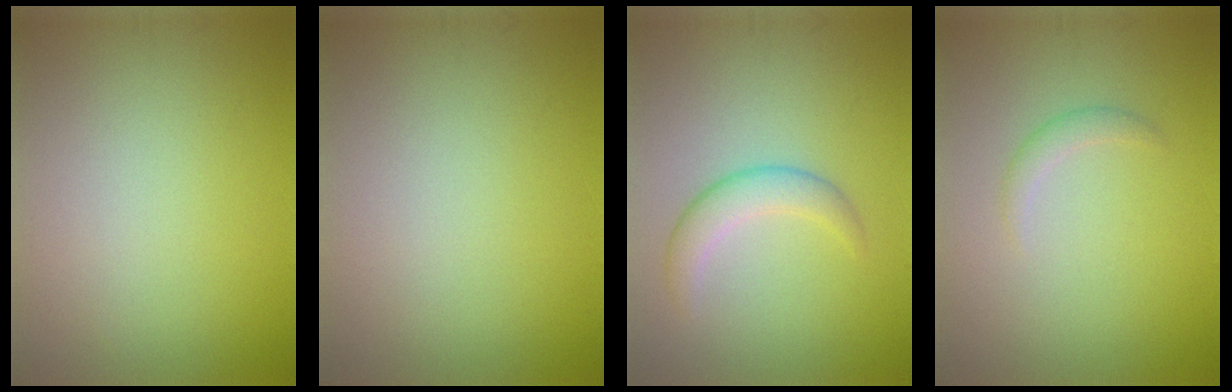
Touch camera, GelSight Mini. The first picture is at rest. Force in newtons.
{"total": 0.0}
{"total": 2.7, "press": 2.7, "slide": 0.1}
{"total": 1.1, "press": 1.1, "slide": 0.0}